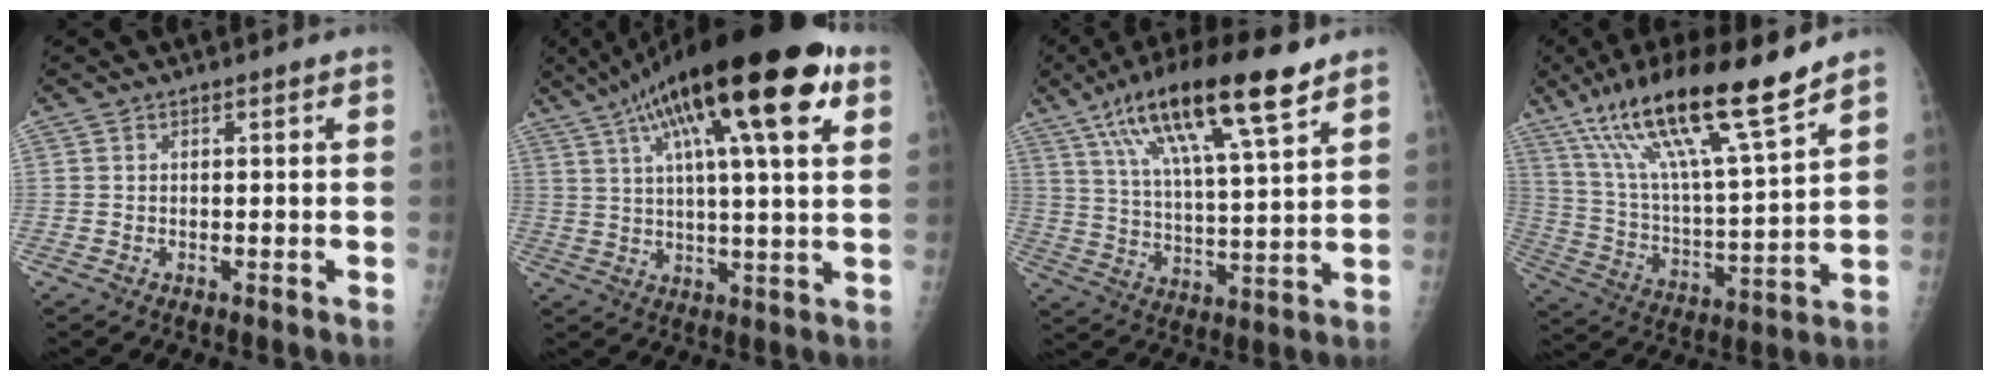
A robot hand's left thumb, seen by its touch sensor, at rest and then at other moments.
{"total": 25.5, "force": [12.0, 6.2, 21.6], "torque": [-0.347, 0.013, 0.186]}
{"total": 19.4, "force": [11.3, 4.0, 15.2], "torque": [-0.259, -0.023, 0.203]}
{"total": 21.3, "force": [14.7, 2.6, 15.1], "torque": [-0.256, -0.055, 0.267]}